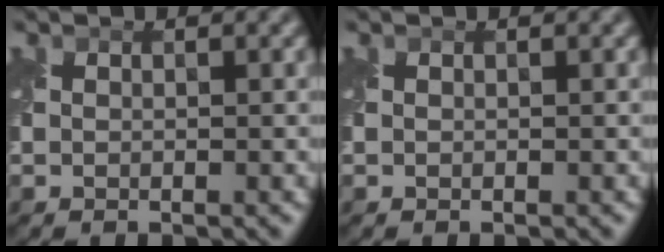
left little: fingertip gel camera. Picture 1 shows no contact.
{"total": 0.0}